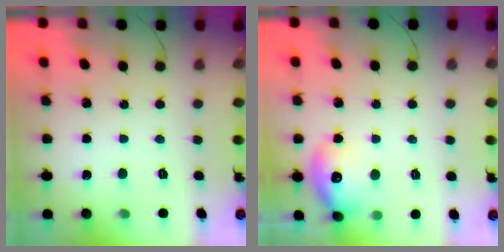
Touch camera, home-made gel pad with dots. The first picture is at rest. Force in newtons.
{"total": 13.5, "press": 13.4, "slide": 1.1}